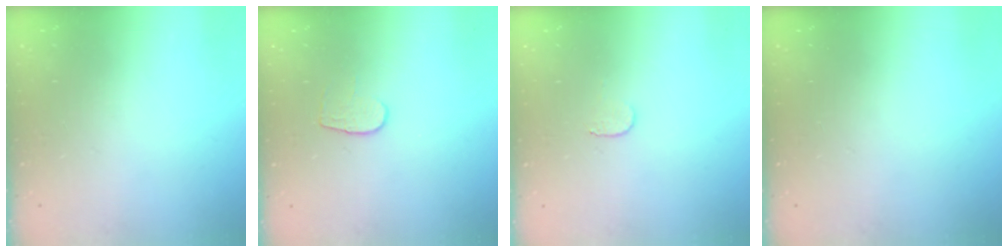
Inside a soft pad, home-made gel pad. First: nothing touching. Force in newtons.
{"total": 5.4, "press": 5.4, "slide": 0.3}
{"total": 3.0, "press": 3.0, "slide": 0.3}
{"total": 0.0}